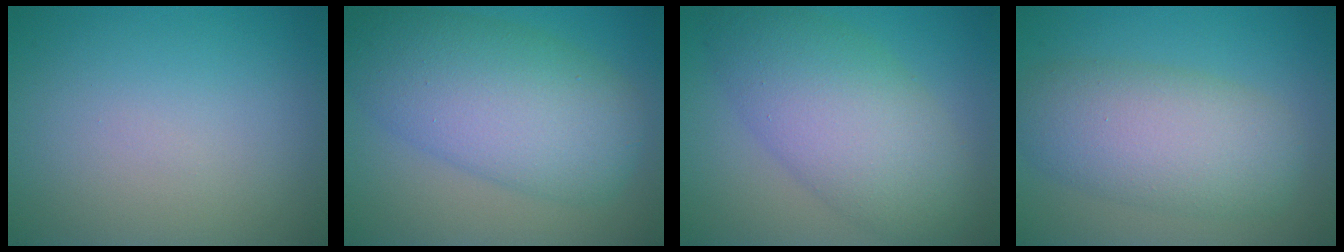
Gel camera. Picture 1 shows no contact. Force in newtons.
{"total": 9.4, "press": 9.3, "slide": 0.3}
{"total": 8.3, "press": 8.3, "slide": 0.3}
{"total": 6.8, "press": 6.8, "slide": 0.3}